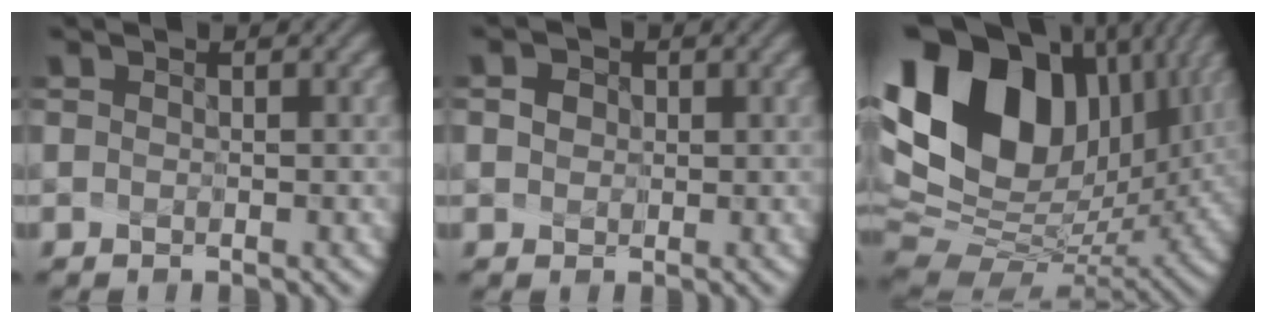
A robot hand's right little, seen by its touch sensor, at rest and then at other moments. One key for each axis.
{"total": 2.4, "fx": 0.8, "fy": 2.0, "fz": 1.0, "tx": 0.001, "ty": 0.027, "tz": -0.004}
{"total": 18.3, "fx": 6.0, "fy": 12.1, "fz": 12.3, "tx": -0.256, "ty": 0.028, "tz": 0.118}